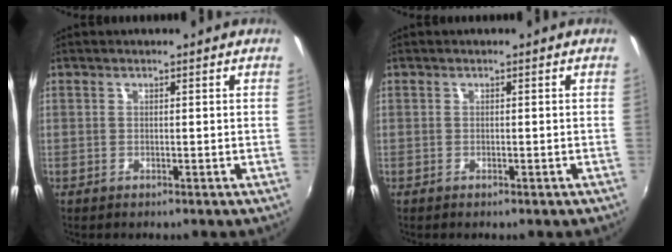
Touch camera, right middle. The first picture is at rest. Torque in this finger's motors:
{"motor_torque": [-0.09, 0.02, 0.05, 0.01]}